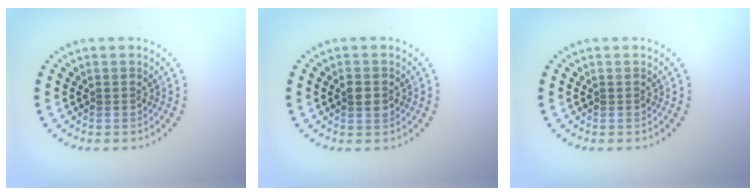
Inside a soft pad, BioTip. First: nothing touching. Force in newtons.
{"total": 2.1, "press": 2.1, "slide": 0.1}
{"total": 0.0}